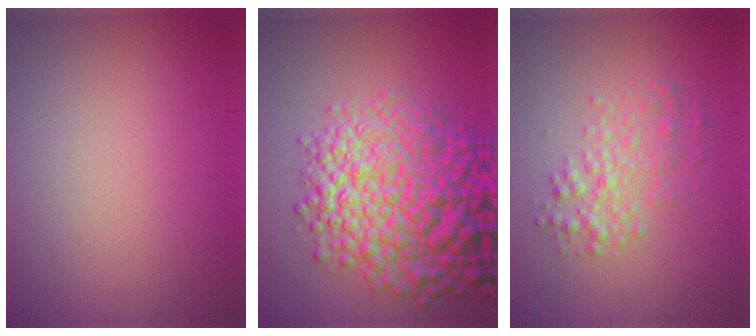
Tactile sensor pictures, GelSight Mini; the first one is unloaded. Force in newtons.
{"total": 11.8, "press": 11.8, "slide": 0.4}
{"total": 2.7, "press": 2.7, "slide": 0.0}